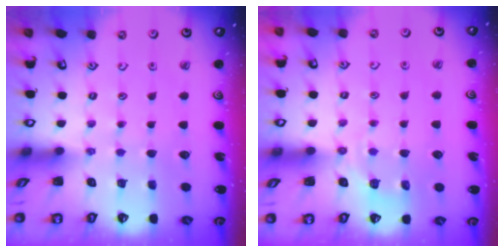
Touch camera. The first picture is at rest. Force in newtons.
{"total": 4.3, "press": 3.9, "slide": 1.8}